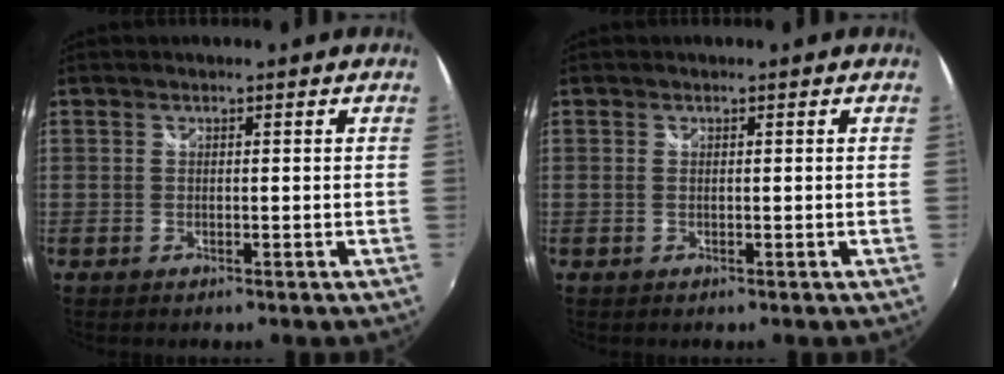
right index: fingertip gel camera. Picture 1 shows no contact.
{"total": 0.0}